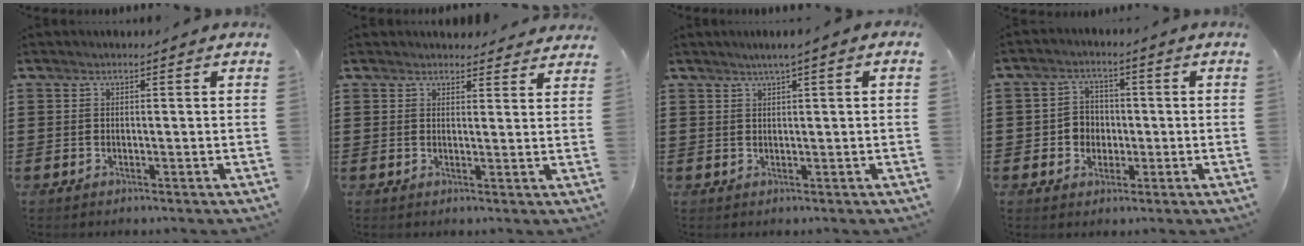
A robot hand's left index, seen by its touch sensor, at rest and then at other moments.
{"total": 2.5, "force": [2.5, 0.5, 0.1], "torque": [-0.001, -0.007, 0.046]}
{"total": 1.5, "force": [0.7, -0.1, 1.3], "torque": [-0.025, -0.002, 0.013]}
{"total": 4.1, "force": [-0.6, 3.8, 1.5], "torque": [-0.042, 0.009, -0.015]}